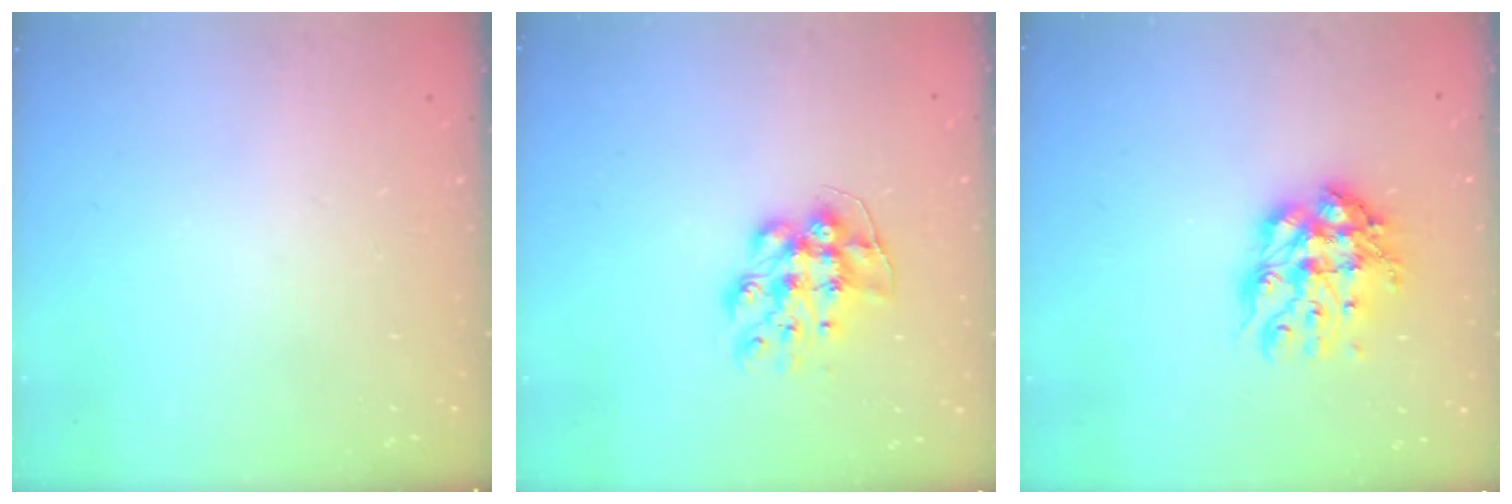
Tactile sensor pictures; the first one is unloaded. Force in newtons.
{"total": 8.7, "press": 8.7, "slide": 0.5}
{"total": 13.2, "press": 13.1, "slide": 1.1}